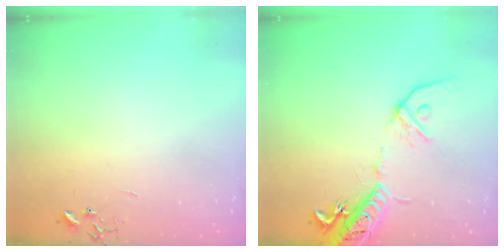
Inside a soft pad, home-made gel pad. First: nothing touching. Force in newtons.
{"total": 16.6, "press": 16.3, "slide": 3.5}